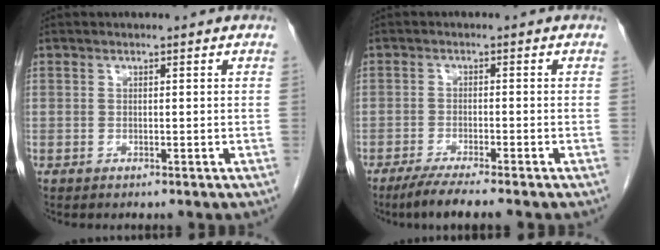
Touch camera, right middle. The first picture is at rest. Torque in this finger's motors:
{"motor_torque": [0.50, -0.38, 0.04, 0.03]}